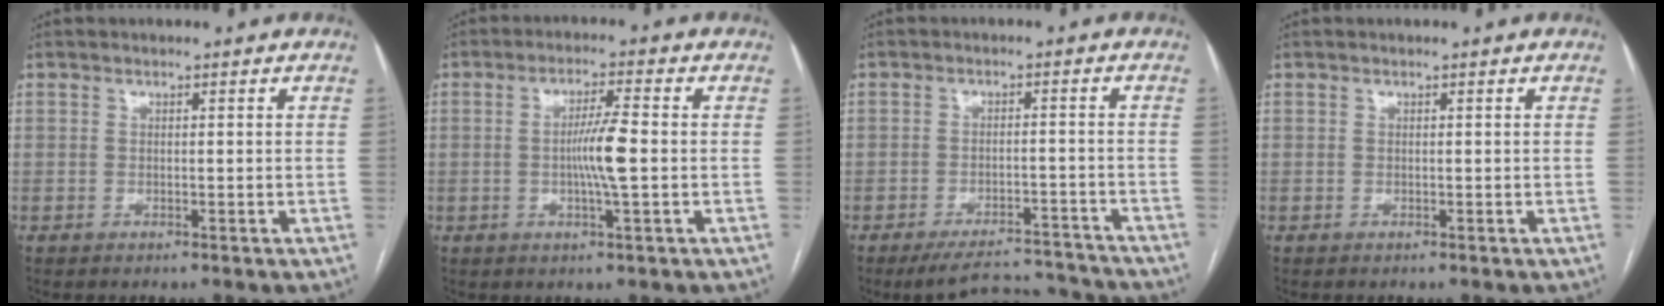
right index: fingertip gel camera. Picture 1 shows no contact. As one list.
[{"total": 5.8, "force": [-0.6, -0.1, 5.8], "torque": [-0.107, -0.001, -0.013]}, {"total": 9.5, "force": [-9.3, 1.7, 1.0], "torque": [-0.001, 0.016, -0.130]}, {"total": 0.0}]